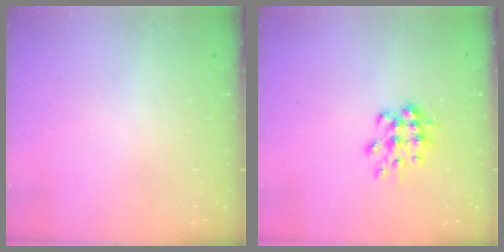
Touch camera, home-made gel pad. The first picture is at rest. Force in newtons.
{"total": 8.5, "press": 8.5, "slide": 0.3}